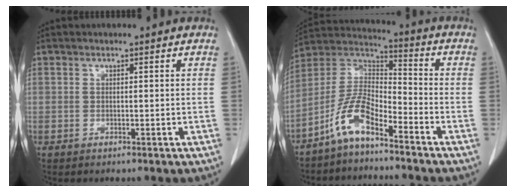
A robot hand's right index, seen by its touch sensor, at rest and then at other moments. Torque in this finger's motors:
{"motor_torque": [0.23, -0.33, 0.19, 0.03]}